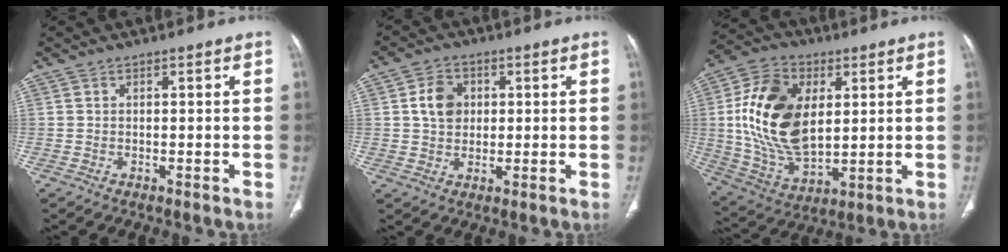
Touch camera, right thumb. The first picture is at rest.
{"total": 6.2, "force": [1.2, 5.0, 3.5], "torque": [-0.045, 0.000, 0.018]}
{"total": 20.2, "force": [3.4, 12.2, 15.7], "torque": [-0.284, -0.013, 0.068]}